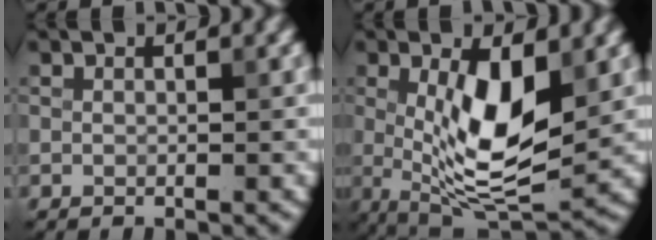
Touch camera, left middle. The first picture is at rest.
{"total": 8.5, "force": [0.7, 3.1, 7.9], "torque": [-0.146, -0.012, 0.014]}